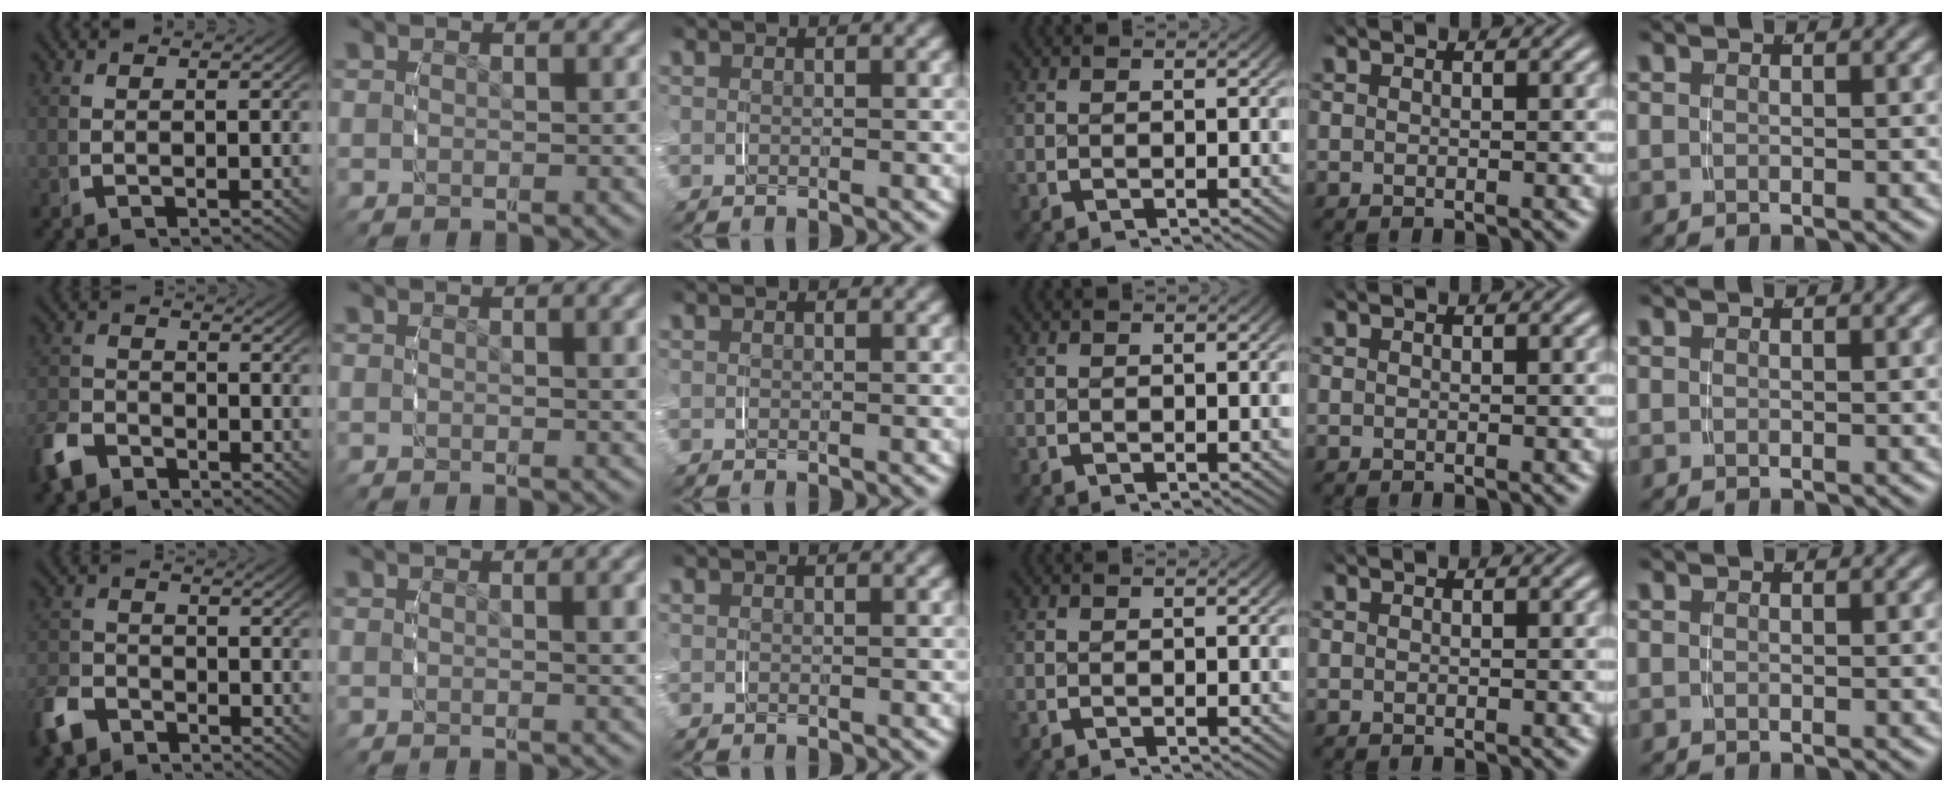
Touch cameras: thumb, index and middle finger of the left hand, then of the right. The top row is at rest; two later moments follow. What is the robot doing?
{"motion": "grasp_and_lifting", "object": "lipstick"}